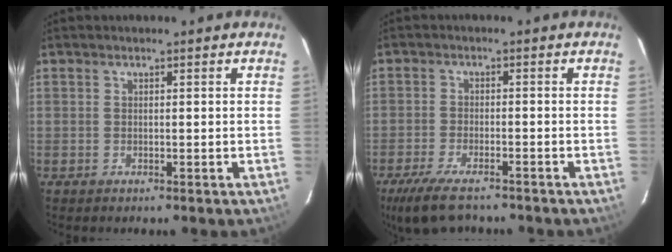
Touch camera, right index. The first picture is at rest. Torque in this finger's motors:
{"motor_torque": [0.88, -0.58, 0.33, 0.08]}